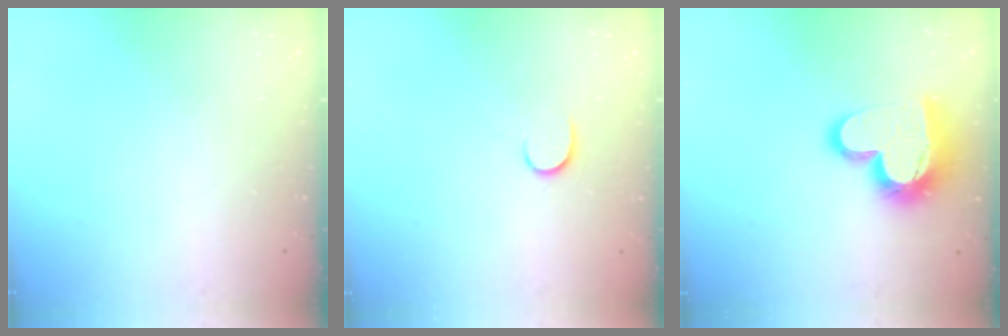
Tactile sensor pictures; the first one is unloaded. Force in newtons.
{"total": 7.0, "press": 7.0, "slide": 0.8}
{"total": 16.6, "press": 16.5, "slide": 1.3}